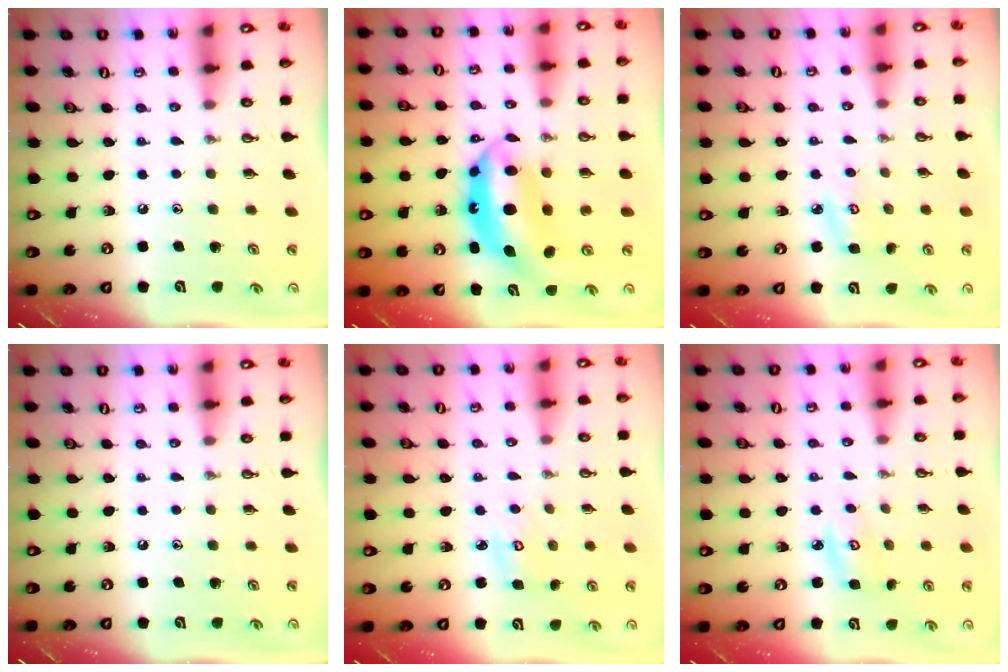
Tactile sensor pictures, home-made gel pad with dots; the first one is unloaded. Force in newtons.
{"total": 9.4, "press": 9.3, "slide": 0.9}
{"total": 5.4, "press": 5.4, "slide": 0.5}
{"total": 0.0}
{"total": 4.0, "press": 3.9, "slide": 0.3}
{"total": 4.7, "press": 4.7, "slide": 0.5}